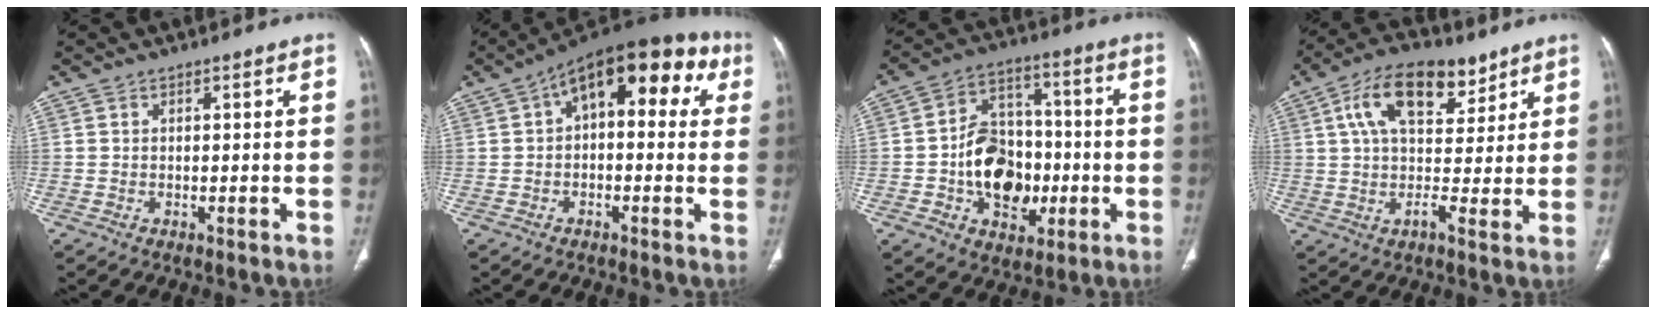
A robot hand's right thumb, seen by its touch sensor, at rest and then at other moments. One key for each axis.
{"total": 16.6, "fx": 4.8, "fy": 8.7, "fz": 13.3, "tx": -0.131, "ty": 0.040, "tz": 0.054}
{"total": 15.9, "fx": -2.9, "fy": 11.6, "fz": 10.6, "tx": -0.117, "ty": 0.033, "tz": -0.041}
{"total": 14.1, "fx": 6.8, "fy": 7.4, "fz": 10.0, "tx": -0.135, "ty": -0.004, "tz": 0.111}